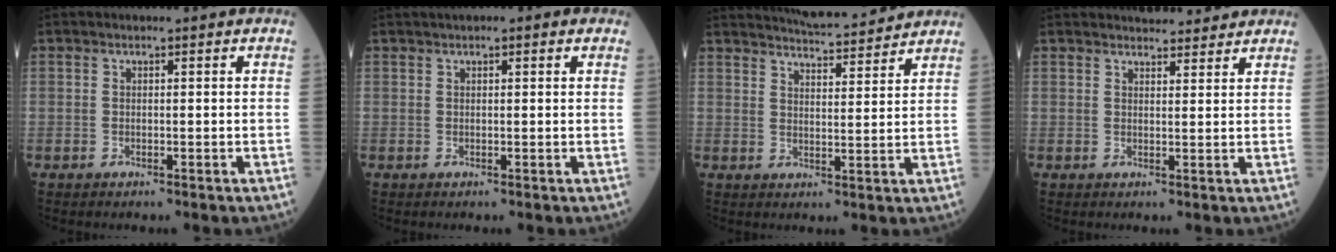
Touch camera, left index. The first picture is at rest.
{"total": 2.7, "force": [1.6, 0.7, 2.0], "torque": [-0.033, 0.021, 0.021]}
{"total": 10.0, "force": [9.6, 0.6, 2.6], "torque": [-0.047, 0.009, 0.136]}
{"total": 6.1, "force": [5.8, 1.4, 1.5], "torque": [-0.015, 0.014, 0.070]}